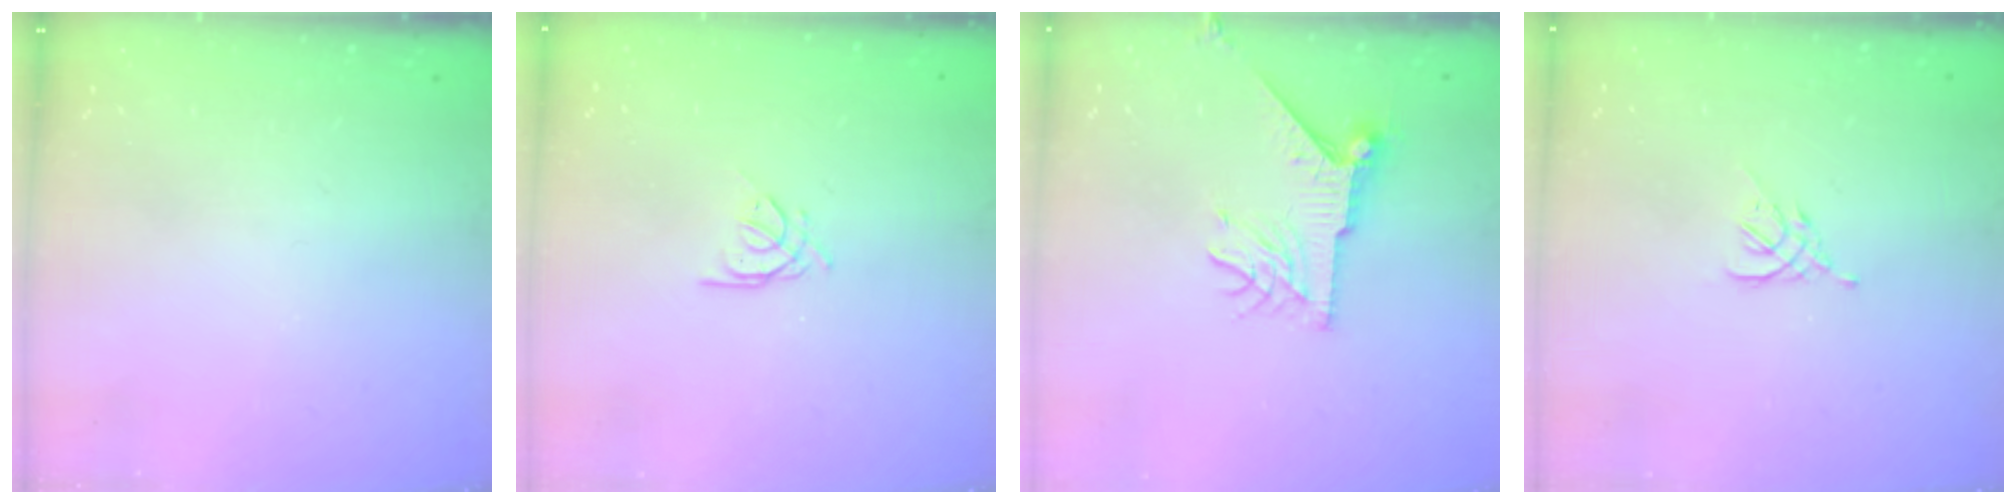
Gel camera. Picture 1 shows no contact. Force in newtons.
{"total": 1.9, "press": 1.9, "slide": 0.4}
{"total": 8.8, "press": 8.8, "slide": 0.1}
{"total": 2.6, "press": 2.5, "slide": 0.7}